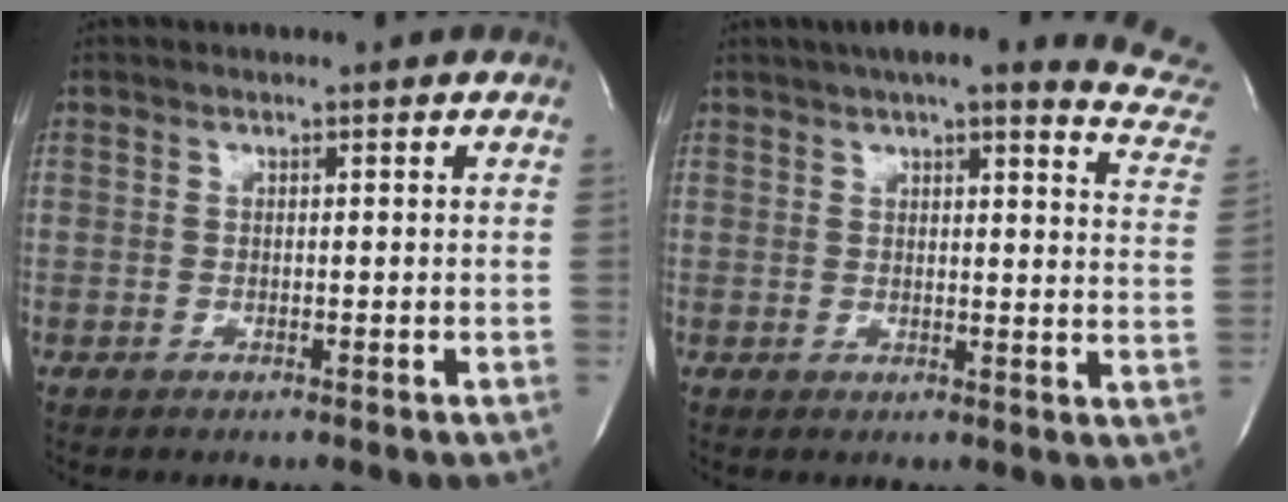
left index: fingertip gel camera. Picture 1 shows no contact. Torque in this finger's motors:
{"motor_torque": [0.32, -0.57, 0.31, 0.07]}